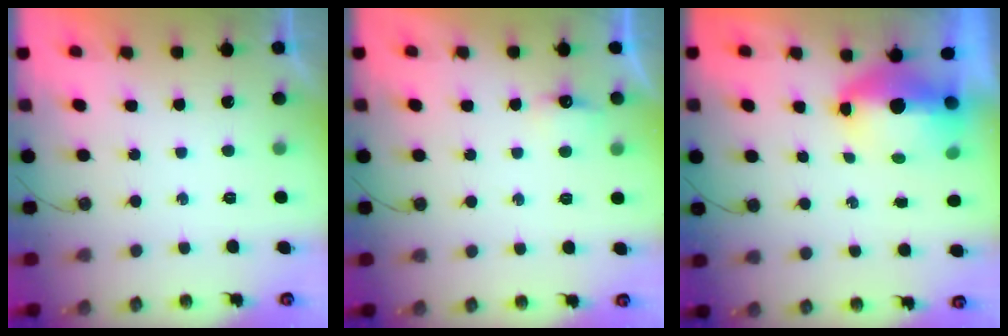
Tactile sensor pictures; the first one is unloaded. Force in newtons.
{"total": 5.0, "press": 4.9, "slide": 0.9}
{"total": 7.4, "press": 7.4, "slide": 0.9}